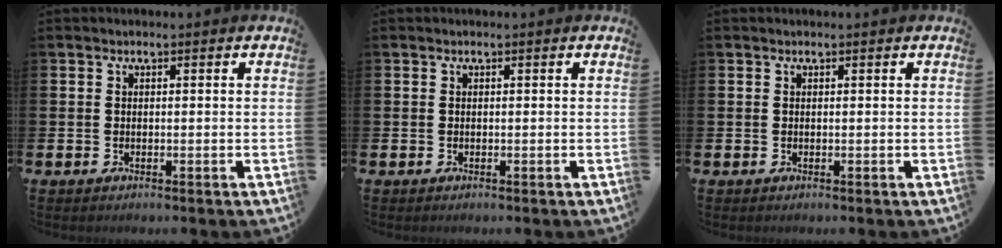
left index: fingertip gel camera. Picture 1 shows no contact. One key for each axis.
{"total": 0.0}
{"total": 0.0}